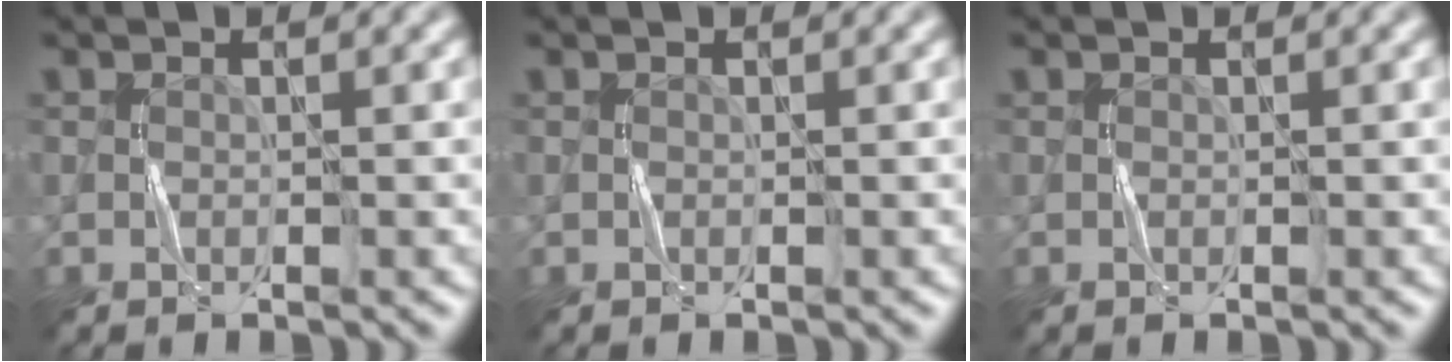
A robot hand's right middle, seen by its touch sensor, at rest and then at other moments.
{"total": 0.0}
{"total": 0.0}